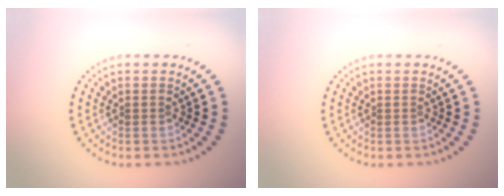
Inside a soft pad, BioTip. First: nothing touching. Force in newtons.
{"total": 0.0}